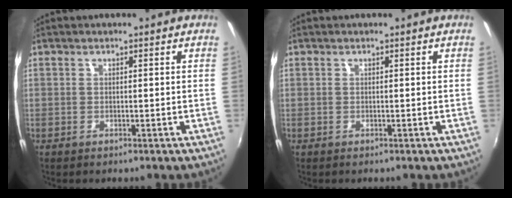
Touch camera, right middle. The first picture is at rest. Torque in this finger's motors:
{"motor_torque": [-0.19, -0.05, 0.01, -0.01]}